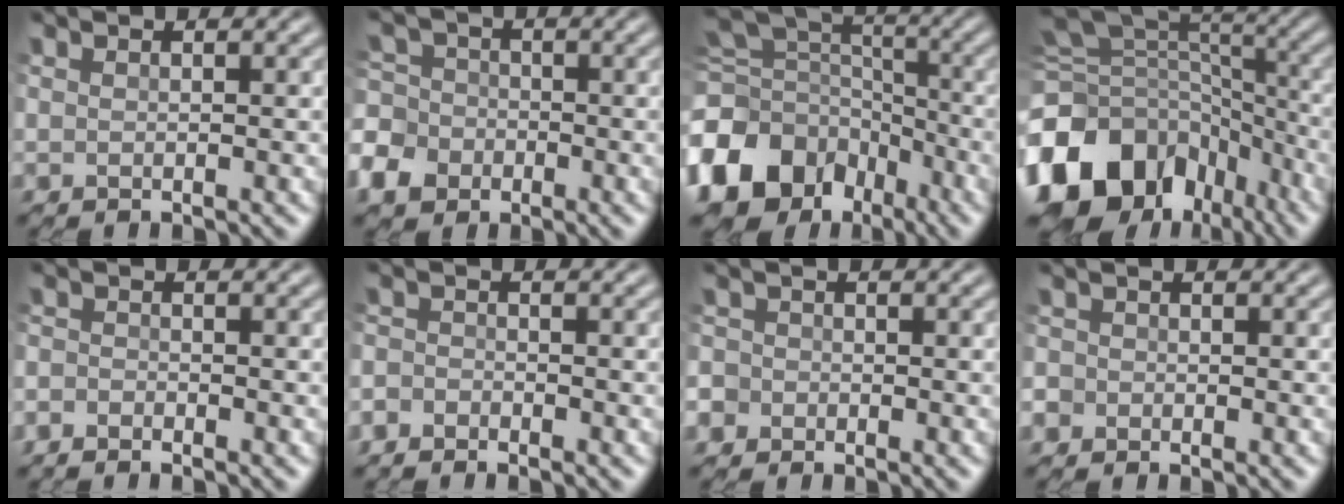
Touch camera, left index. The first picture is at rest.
{"total": 7.5, "force": [-4.5, 5.6, 2.1], "torque": [-0.053, -0.024, -0.097]}
{"total": 14.3, "force": [-7.6, 10.6, 5.7], "torque": [-0.157, -0.020, -0.128]}
{"total": 17.4, "force": [-9.3, 12.8, 7.2], "torque": [-0.177, -0.009, -0.134]}
{"total": 1.1, "force": [-1.0, 0.5, 0.0], "torque": [0.004, -0.002, -0.025]}
{"total": 1.5, "force": [-1.3, 0.8, 0.0], "torque": [0.013, -0.001, -0.033]}
{"total": 4.0, "force": [-2.0, 3.4, 0.6], "torque": [-0.003, -0.004, -0.058]}
{"total": 2.2, "force": [-1.1, 1.8, 0.2], "torque": [0.002, -0.005, -0.022]}